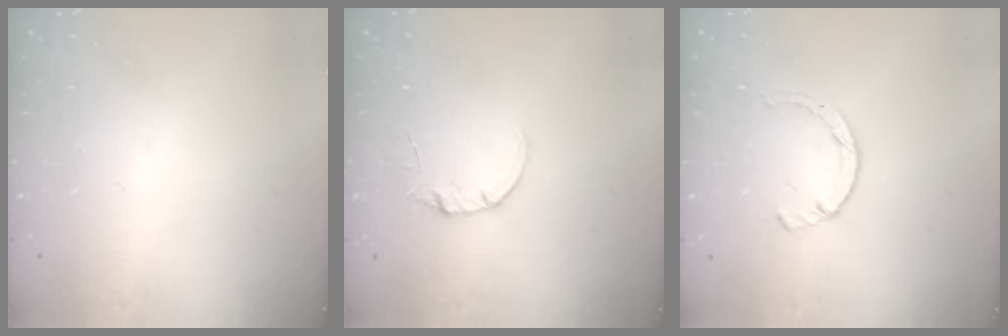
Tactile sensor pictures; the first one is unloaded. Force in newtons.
{"total": 3.3, "press": 3.3, "slide": 0.4}
{"total": 2.3, "press": 2.3, "slide": 0.5}